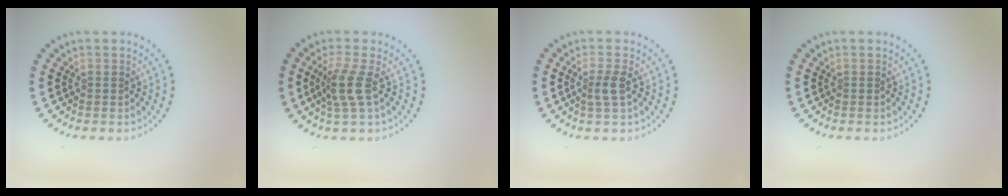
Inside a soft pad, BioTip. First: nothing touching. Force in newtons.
{"total": 2.6, "press": 2.1, "slide": 1.6}
{"total": 1.8, "press": 1.5, "slide": 1.0}
{"total": 0.0}